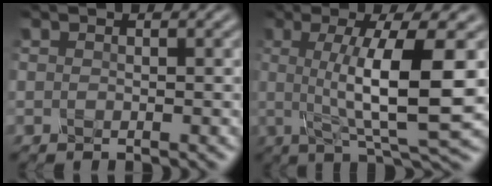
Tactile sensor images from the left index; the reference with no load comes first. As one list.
[{"total": 9.6, "force": [0.4, 2.1, 9.4], "torque": [-0.126, -0.004, 0.008]}]